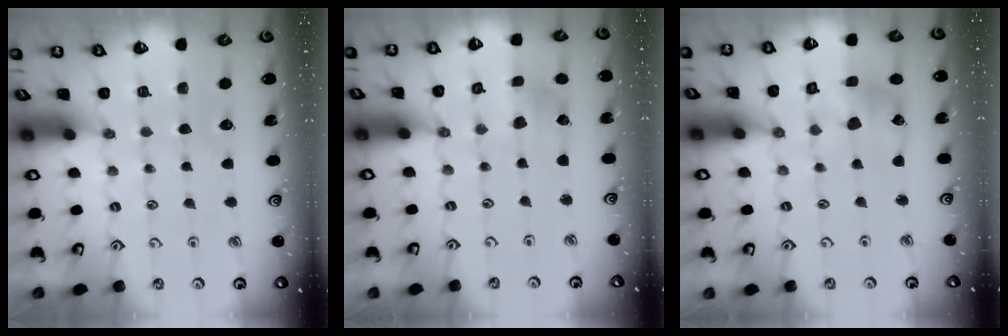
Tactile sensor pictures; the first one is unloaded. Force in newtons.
{"total": 2.3, "press": 2.3, "slide": 0.6}
{"total": 6.3, "press": 6.2, "slide": 0.7}